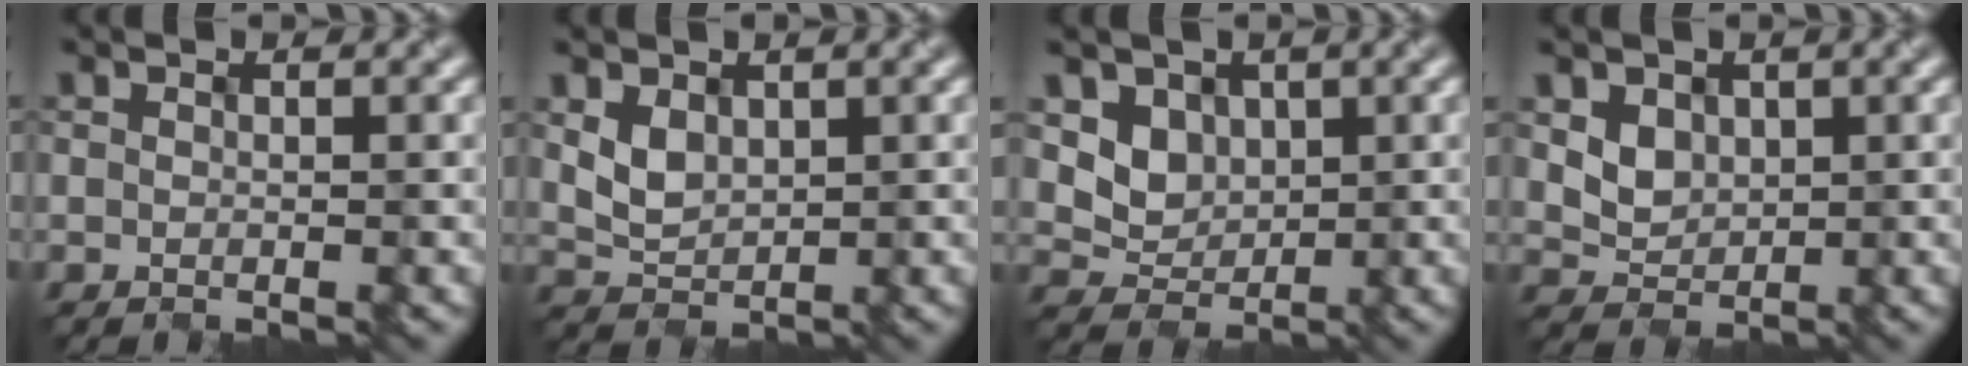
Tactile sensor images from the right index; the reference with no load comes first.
{"total": 2.2, "force": [0.7, 1.7, 1.3], "torque": [-0.031, -0.002, 0.018]}
{"total": 3.6, "force": [1.3, 3.0, 1.4], "torque": [-0.044, -0.013, 0.043]}
{"total": 2.8, "force": [1.0, 2.4, 1.2], "torque": [-0.036, -0.008, 0.027]}